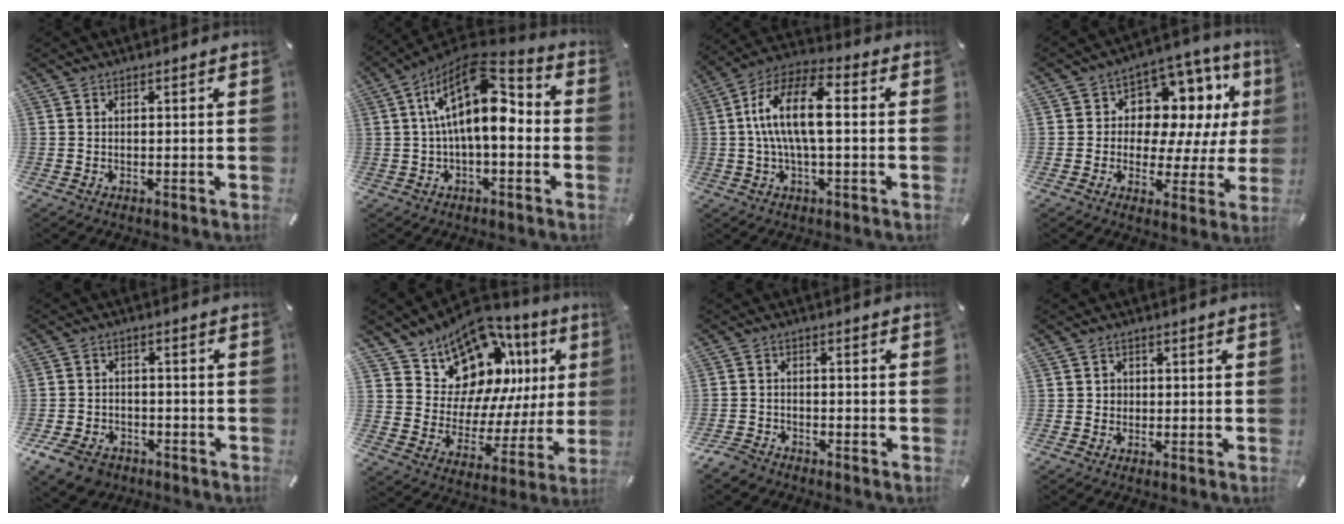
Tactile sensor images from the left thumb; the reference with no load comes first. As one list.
[{"total": 17.0, "force": [2.8, 8.3, 14.5], "torque": [-0.253, -0.014, 0.044]}, {"total": 13.1, "force": [0.6, 5.7, 11.9], "torque": [-0.247, 0.002, 0.008]}, {"total": 11.1, "force": [4.3, 8.6, 5.6], "torque": [-0.069, -0.041, 0.083]}, {"total": 6.6, "force": [-4.2, 4.5, 2.3], "torque": [-0.056, 0.021, -0.079]}, {"total": 15.0, "force": [11.3, 8.7, 4.6], "torque": [-0.075, -0.111, 0.203]}, {"total": 3.5, "force": [-3.0, 1.8, 0.5], "torque": [-0.027, 0.014, -0.065]}, {"total": 1.7, "force": [-0.1, 1.7, 0.4], "torque": [-0.009, 0.007, -0.006]}]